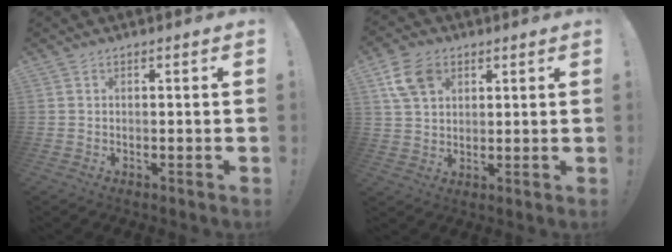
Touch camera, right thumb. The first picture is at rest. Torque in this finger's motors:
{"motor_torque": [1.38, 1.81, 0.15, -0.18, 0.00]}